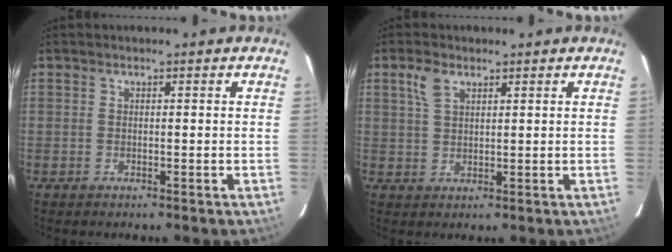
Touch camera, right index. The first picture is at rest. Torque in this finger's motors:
{"motor_torque": [-0.02, 0.11, 0.06, 0.05]}